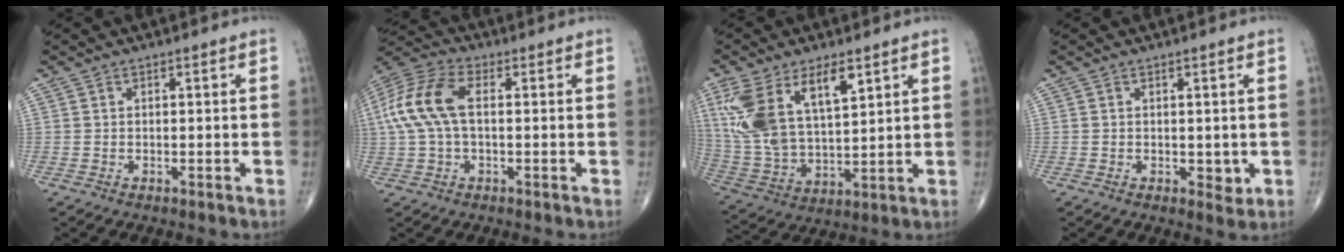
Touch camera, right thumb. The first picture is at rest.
{"total": 12.5, "force": [1.2, 6.8, 10.4], "torque": [-0.239, 0.032, 0.019]}
{"total": 16.6, "force": [7.4, 7.8, 12.6], "torque": [-0.243, -0.020, 0.155]}
{"total": 2.2, "force": [-0.2, 1.3, 1.8], "torque": [-0.009, -0.004, 0.000]}